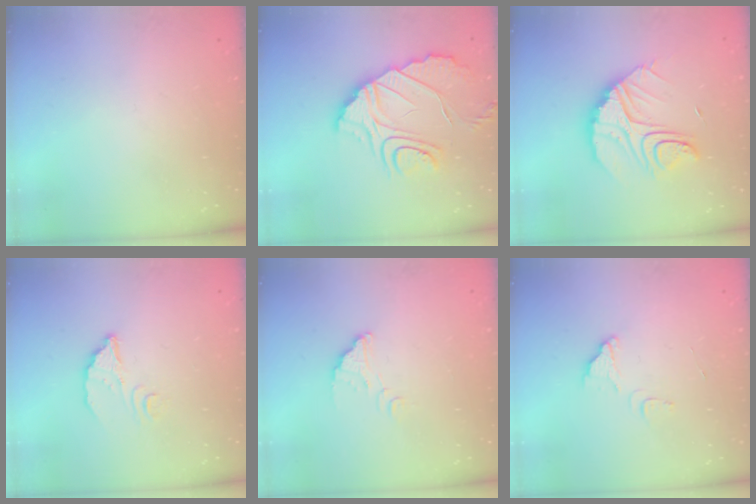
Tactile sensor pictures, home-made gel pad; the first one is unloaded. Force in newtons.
{"total": 11.9, "press": 11.9, "slide": 0.9}
{"total": 13.3, "press": 13.3, "slide": 0.9}
{"total": 4.0, "press": 4.0, "slide": 0.2}
{"total": 2.9, "press": 2.9, "slide": 0.2}
{"total": 5.8, "press": 5.8, "slide": 0.5}